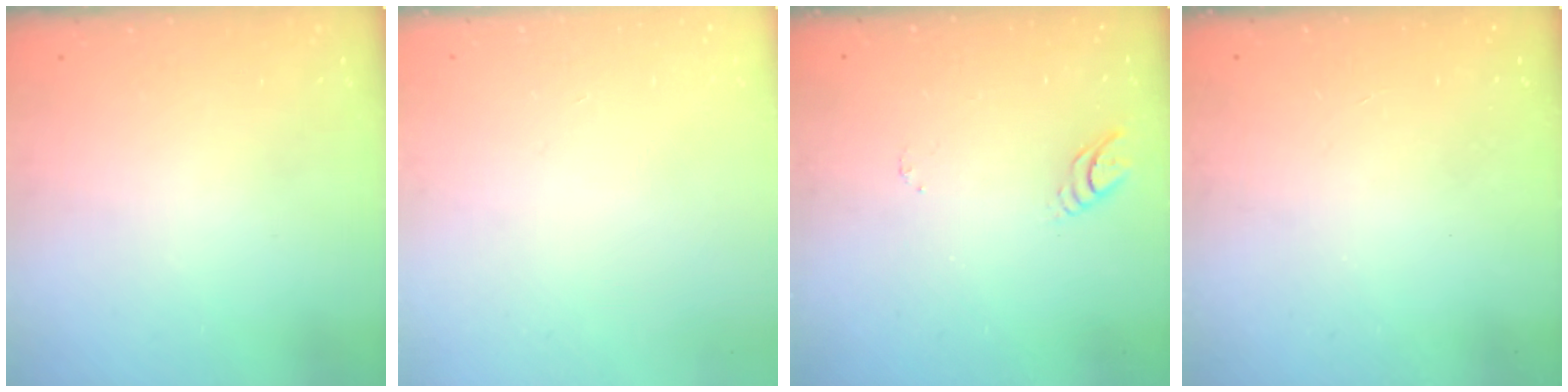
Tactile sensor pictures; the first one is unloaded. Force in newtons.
{"total": 0.0}
{"total": 3.3, "press": 3.3, "slide": 0.4}
{"total": 0.0}